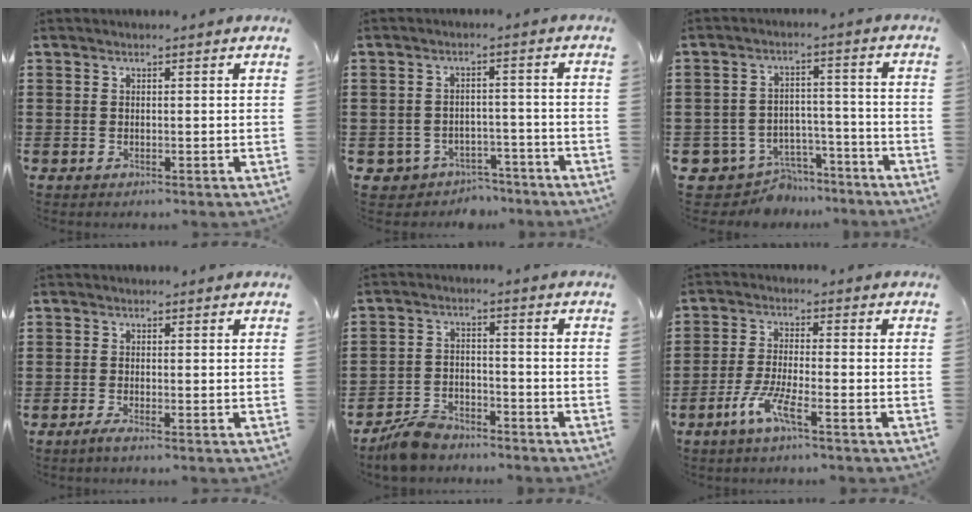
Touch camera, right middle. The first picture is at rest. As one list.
[{"total": 3.6, "force": [-3.4, 1.3, 0.0], "torque": [-0.016, 0.001, -0.077]}, {"total": 6.6, "force": [-5.7, 3.0, 1.1], "torque": [-0.031, 0.022, -0.116]}, {"total": 1.1, "force": [-0.8, 0.1, 0.8], "torque": [-0.014, -0.003, -0.015]}, {"total": 5.5, "force": [-5.2, 1.5, 1.0], "torque": [-0.031, 0.012, -0.106]}, {"total": 5.8, "force": [-3.7, 0.8, 4.4], "torque": [-0.097, -0.007, -0.072]}]